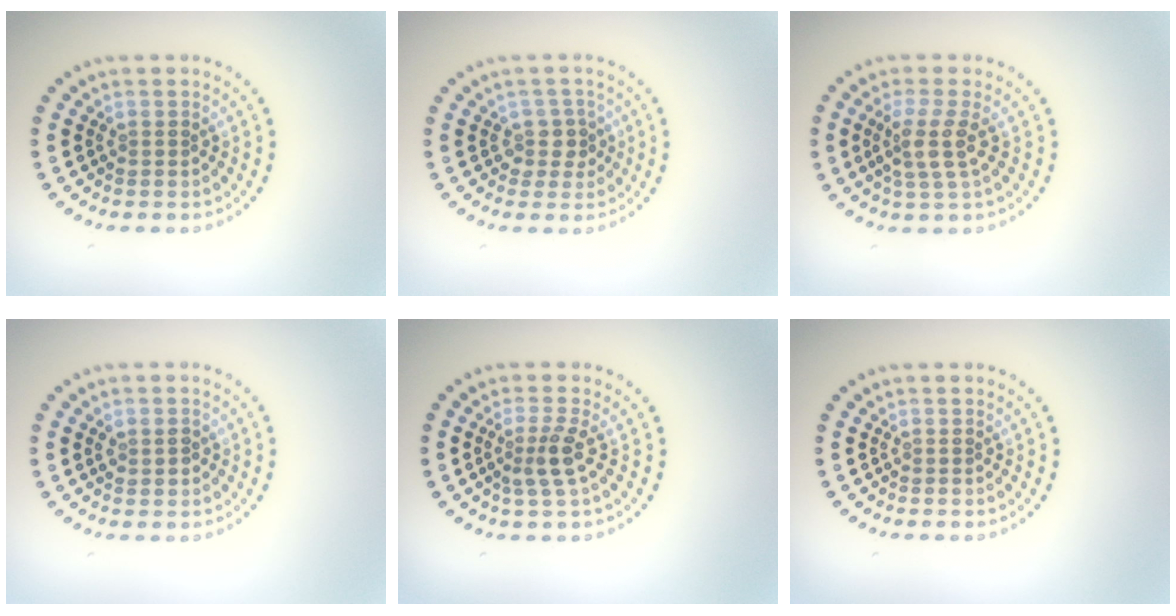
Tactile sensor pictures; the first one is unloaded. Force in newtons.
{"total": 2.1, "press": 1.7, "slide": 1.2}
{"total": 3.0, "press": 2.4, "slide": 1.8}
{"total": 1.4, "press": 1.3, "slide": 0.4}
{"total": 2.5, "press": 1.9, "slide": 1.5}
{"total": 0.0}